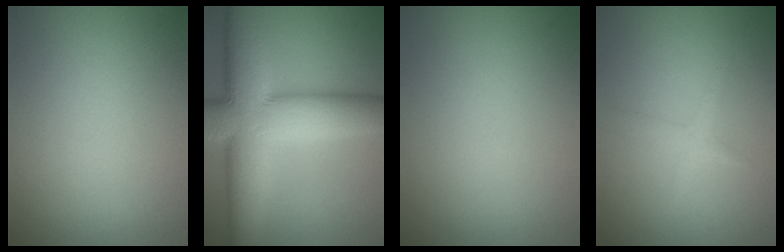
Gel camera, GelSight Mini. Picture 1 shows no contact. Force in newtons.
{"total": 14.4, "press": 14.4, "slide": 0.8}
{"total": 0.0}
{"total": 1.3, "press": 1.3, "slide": 0.0}